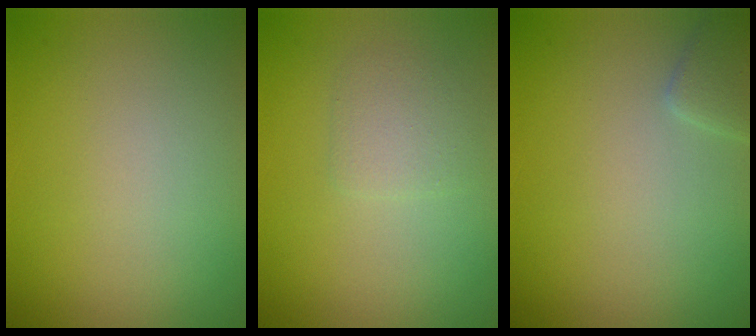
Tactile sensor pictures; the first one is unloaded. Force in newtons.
{"total": 1.9, "press": 1.9, "slide": 0.1}
{"total": 1.7, "press": 1.7, "slide": 0.1}